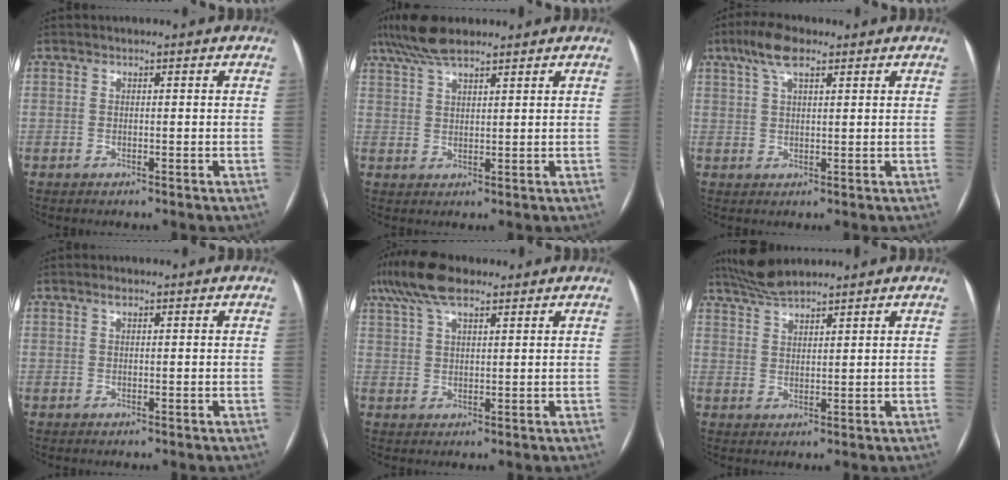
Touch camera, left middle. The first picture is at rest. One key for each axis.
{"total": 6.9, "fx": 5.5, "fy": 1.5, "fz": 3.8, "tx": -0.079, "ty": 0.027, "tz": 0.103}
{"total": 5.6, "fx": 3.5, "fy": 1.7, "fz": 4.1, "tx": -0.089, "ty": 0.021, "tz": 0.064}
{"total": 0.7, "fx": 0.4, "fy": 0.2, "fz": 0.5, "tx": -0.012, "ty": 0.006, "tz": 0.008}
{"total": 9.5, "fx": 6.7, "fy": 3.1, "fz": 6.0, "tx": -0.126, "ty": 0.039, "tz": 0.125}
{"total": 5.3, "fx": 4.9, "fy": 0.5, "fz": 1.9, "tx": -0.046, "ty": 0.018, "tz": 0.099}